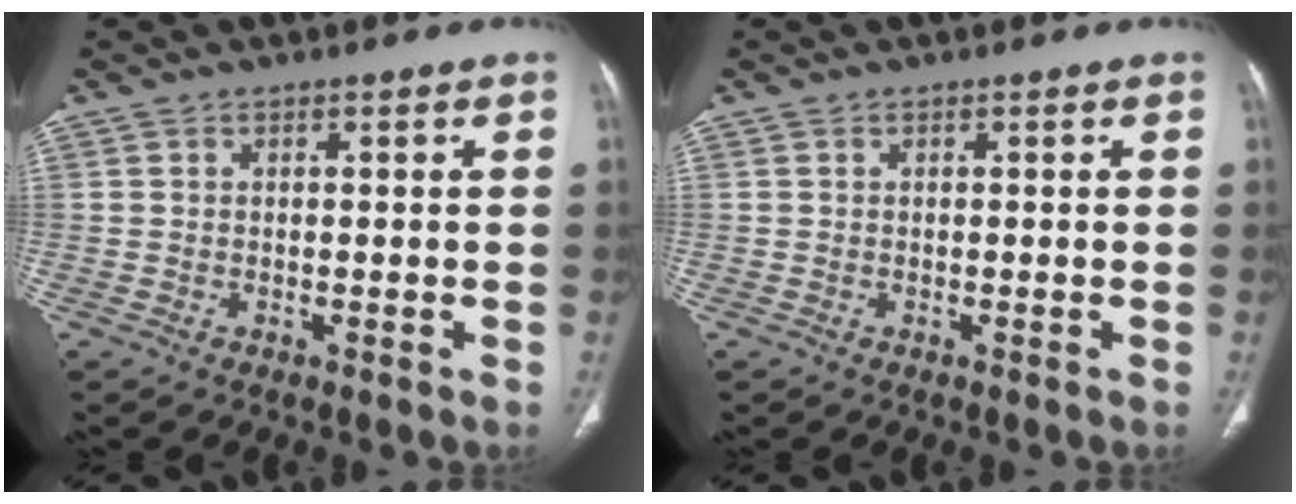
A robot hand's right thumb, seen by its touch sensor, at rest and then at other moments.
{"total": 0.0}